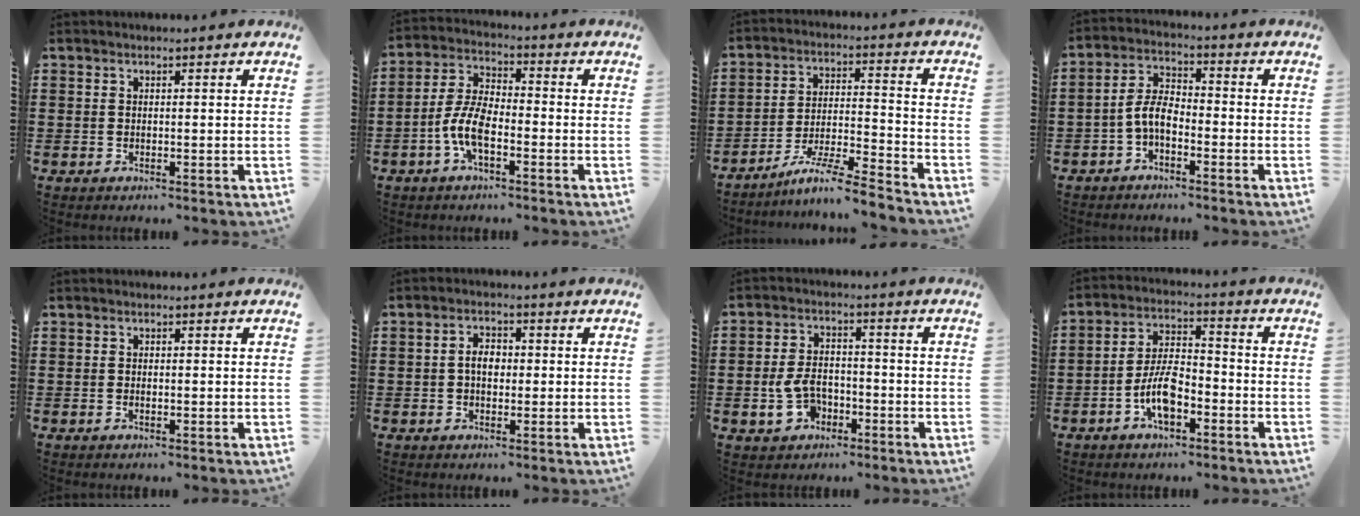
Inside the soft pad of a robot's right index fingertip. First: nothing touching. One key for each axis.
{"total": 7.2, "fx": -2.7, "fy": 3.0, "fz": 6.0, "tx": -0.148, "ty": -0.006, "tz": -0.059}
{"total": 8.1, "fx": -7.0, "fy": -0.4, "fz": 4.0, "tx": -0.081, "ty": -0.004, "tz": -0.138}
{"total": 5.0, "fx": -2.2, "fy": 2.6, "fz": 3.7, "tx": -0.088, "ty": 0.006, "tz": -0.049}
{"total": 0.6, "fx": -0.2, "fy": 0.2, "fz": 0.6, "tx": -0.013, "ty": -0.004, "tz": -0.002}
{"total": 3.2, "fx": -0.2, "fy": 1.9, "fz": 2.5, "tx": -0.049, "ty": 0.007, "tz": -0.005}
{"total": 5.3, "fx": -2.0, "fy": 3.7, "fz": 3.4, "tx": -0.084, "ty": 0.003, "tz": -0.041}
{"total": 7.6, "fx": -3.3, "fy": 3.2, "fz": 6.1, "tx": -0.140, "ty": -0.001, "tz": -0.067}